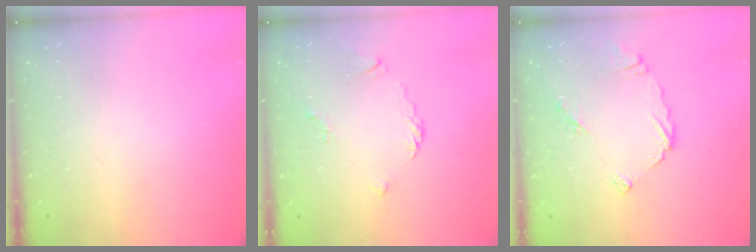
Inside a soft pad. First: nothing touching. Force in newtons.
{"total": 2.2, "press": 2.1, "slide": 0.7}
{"total": 6.4, "press": 6.4, "slide": 0.6}